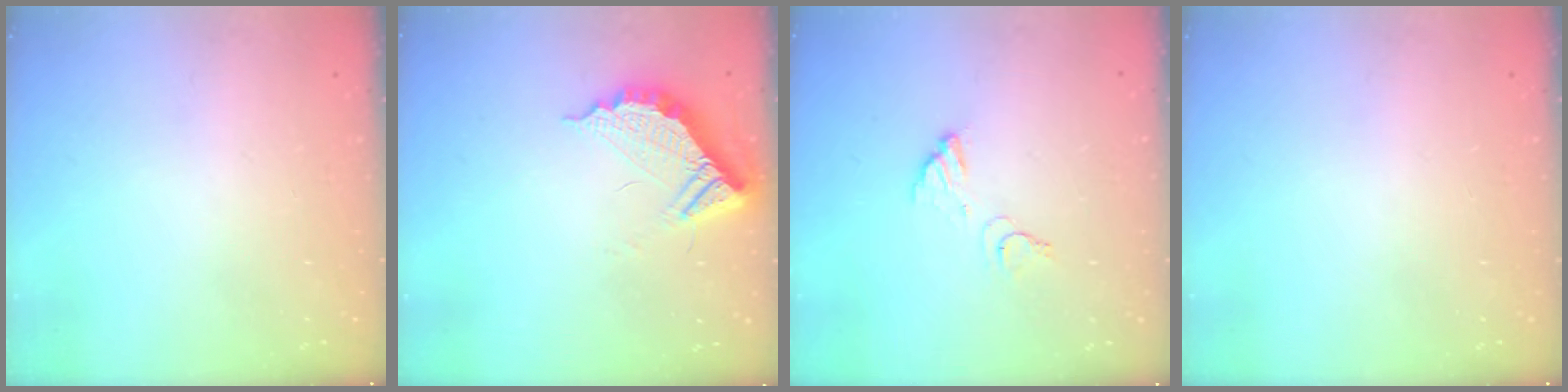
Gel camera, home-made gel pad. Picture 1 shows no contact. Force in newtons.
{"total": 11.2, "press": 11.2, "slide": 0.9}
{"total": 6.1, "press": 6.1, "slide": 0.4}
{"total": 0.0}